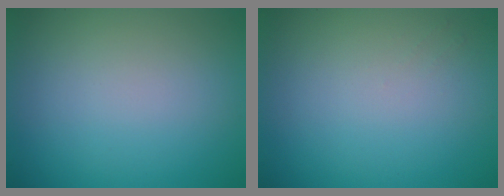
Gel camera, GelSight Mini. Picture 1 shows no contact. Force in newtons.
{"total": 0.6, "press": 0.5, "slide": 0.3}